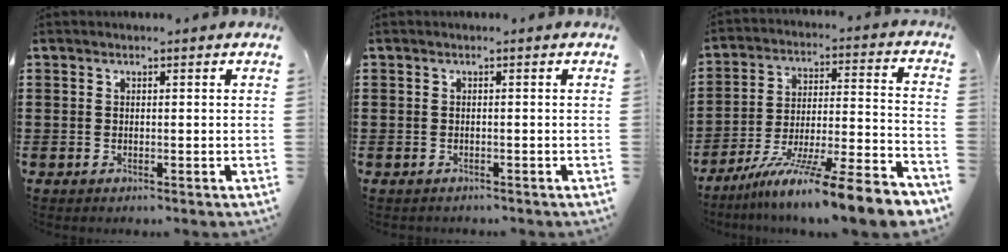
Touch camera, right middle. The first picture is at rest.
{"total": 0.6, "force": [-0.5, 0.2, -0.1], "torque": [0.001, 0.004, -0.012]}
{"total": 11.7, "force": [-9.5, -0.9, 6.8], "torque": [-0.107, 0.002, -0.181]}